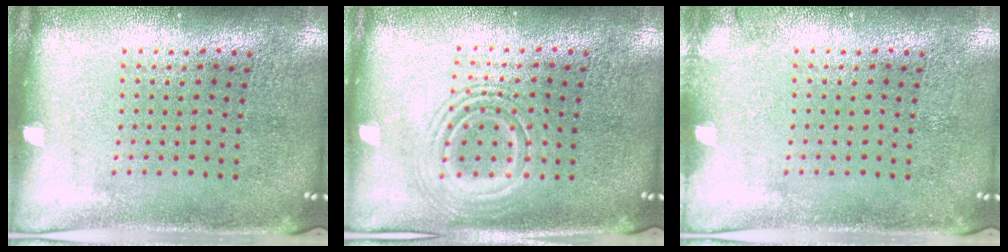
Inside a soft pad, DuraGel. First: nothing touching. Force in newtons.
{"total": 2.6, "press": 2.6, "slide": 0.5}
{"total": 0.6, "press": 0.6, "slide": 0.1}